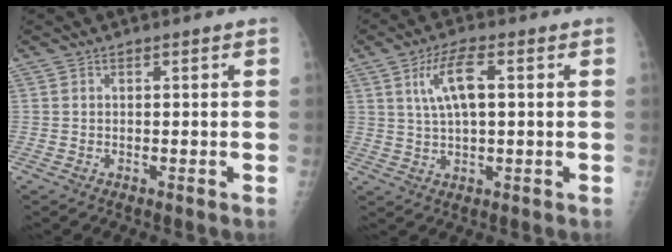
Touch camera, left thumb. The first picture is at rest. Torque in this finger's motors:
{"motor_torque": [-0.09, 0.40, 0.76, -0.15, 0.08]}